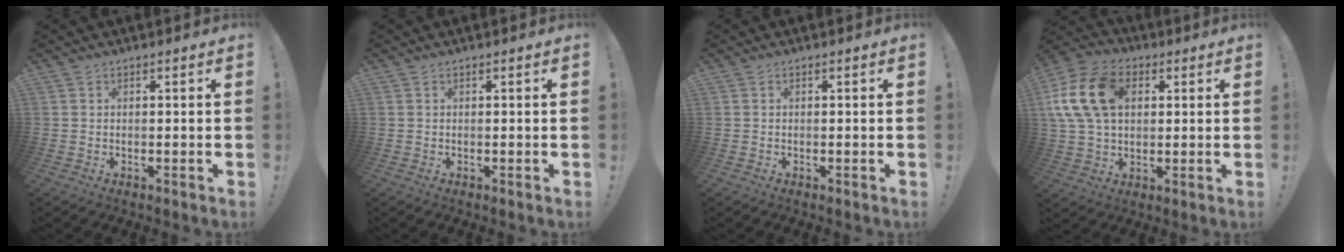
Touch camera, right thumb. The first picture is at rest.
{"total": 0.0}
{"total": 0.0}
{"total": 17.2, "force": [4.2, 12.1, 11.5], "torque": [-0.224, 0.004, 0.083]}